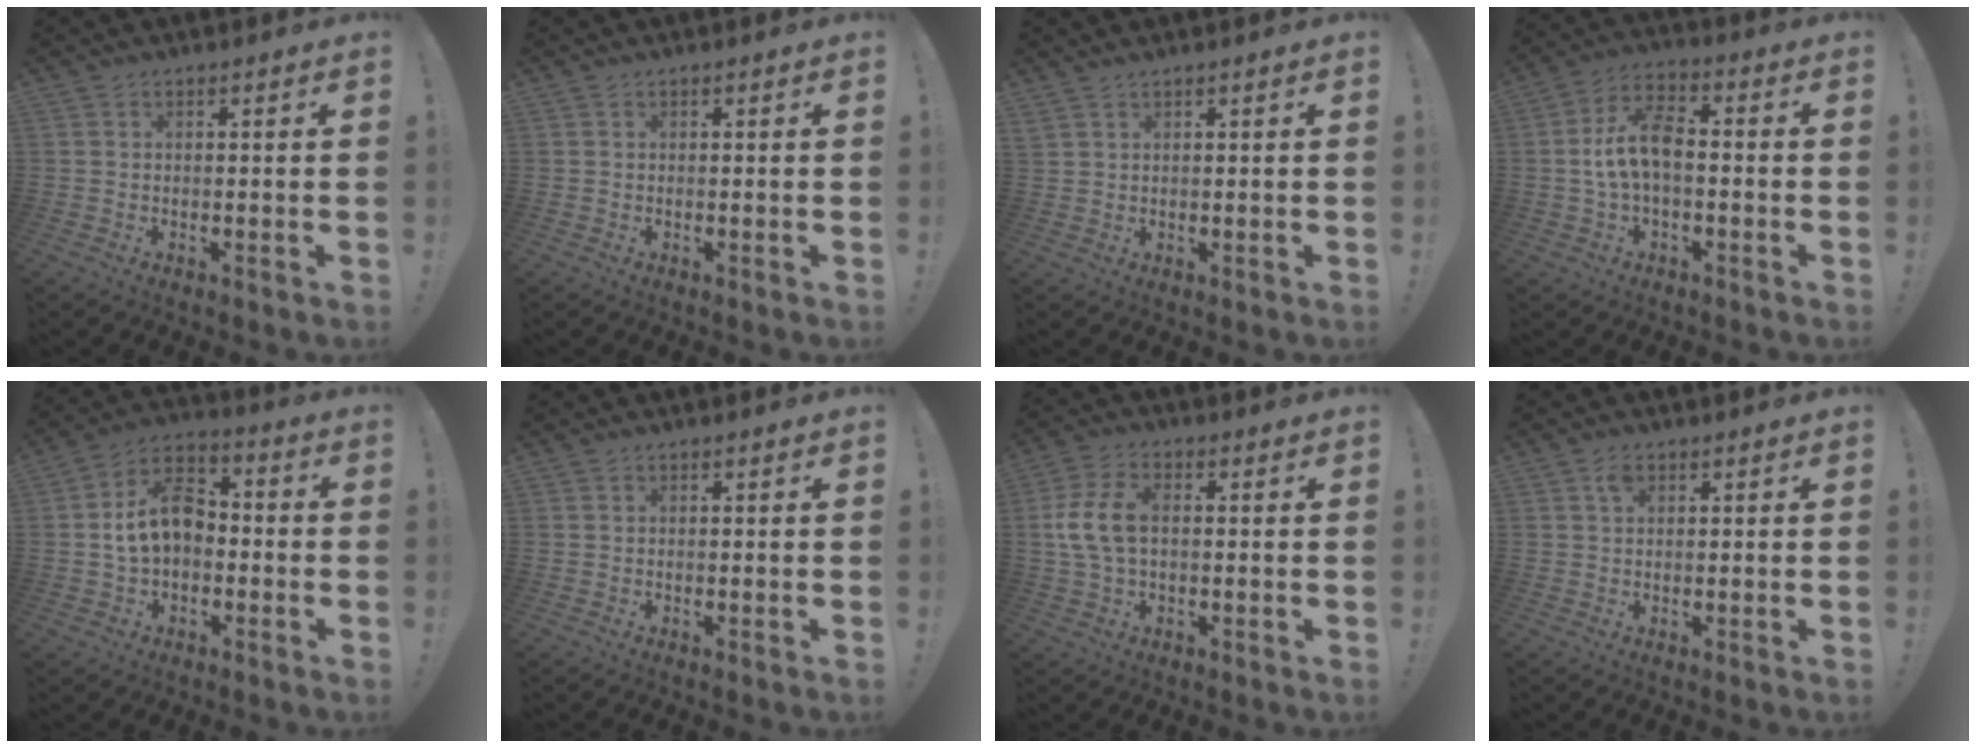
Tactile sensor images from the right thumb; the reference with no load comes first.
{"total": 0.0}
{"total": 1.7, "force": [1.5, 0.4, 0.7], "torque": [-0.022, -0.004, 0.030]}
{"total": 11.3, "force": [-0.7, 5.8, 9.6], "torque": [-0.191, 0.008, -0.013]}
{"total": 12.7, "force": [0.0, 8.8, 9.1], "torque": [-0.161, 0.017, 0.002]}
{"total": 0.0}
{"total": 9.6, "force": [0.5, 5.9, 7.5], "torque": [-0.154, 0.007, 0.013]}
{"total": 2.4, "force": [1.2, 1.4, 1.5], "torque": [-0.023, -0.002, 0.020]}